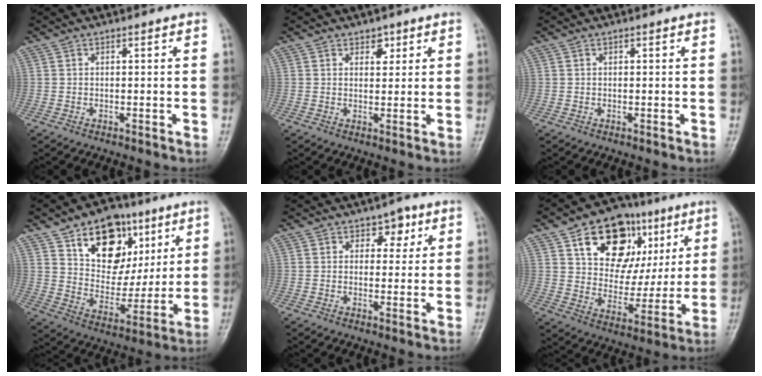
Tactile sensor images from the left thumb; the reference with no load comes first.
{"total": 2.6, "force": [1.5, 1.8, 1.2], "torque": [0.001, -0.008, 0.022]}
{"total": 0.0}
{"total": 17.5, "force": [8.6, 11.8, 9.6], "torque": [-0.100, -0.035, 0.150]}
{"total": 4.1, "force": [1.9, 3.0, 2.1], "torque": [0.006, -0.005, 0.022]}
{"total": 20.4, "force": [8.9, 13.6, 12.2], "torque": [-0.131, -0.012, 0.146]}